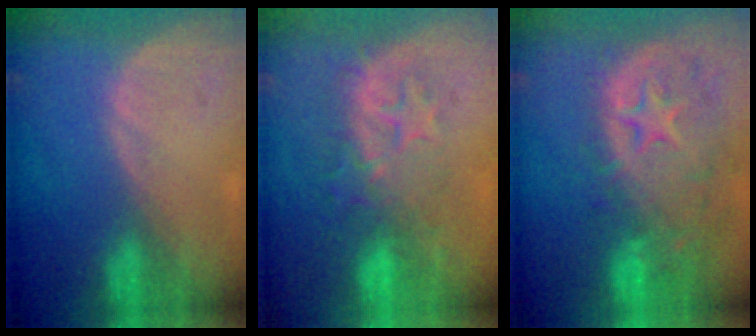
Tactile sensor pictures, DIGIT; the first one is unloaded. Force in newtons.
{"total": 8.4, "press": 8.2, "slide": 2.0}
{"total": 14.0, "press": 11.2, "slide": 8.3}